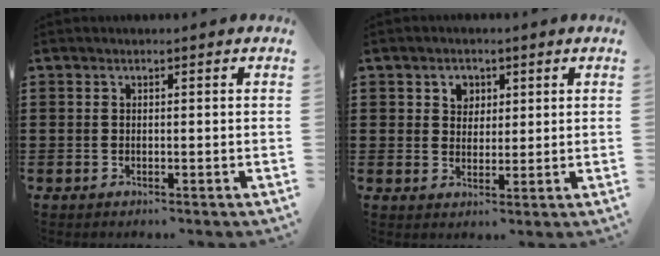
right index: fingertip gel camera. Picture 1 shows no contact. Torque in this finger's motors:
{"motor_torque": [0.14, -0.14, 0.06, 0.04]}